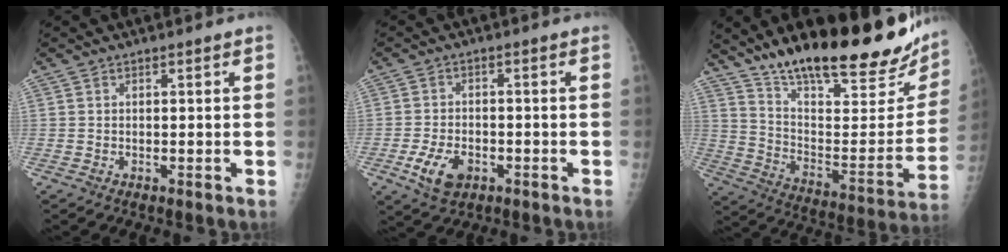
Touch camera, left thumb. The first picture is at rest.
{"total": 6.8, "force": [-2.8, 4.3, 4.4], "torque": [-0.076, 0.005, -0.046]}
{"total": 31.4, "force": [22.4, 8.7, 20.2], "torque": [-0.279, -0.084, 0.340]}